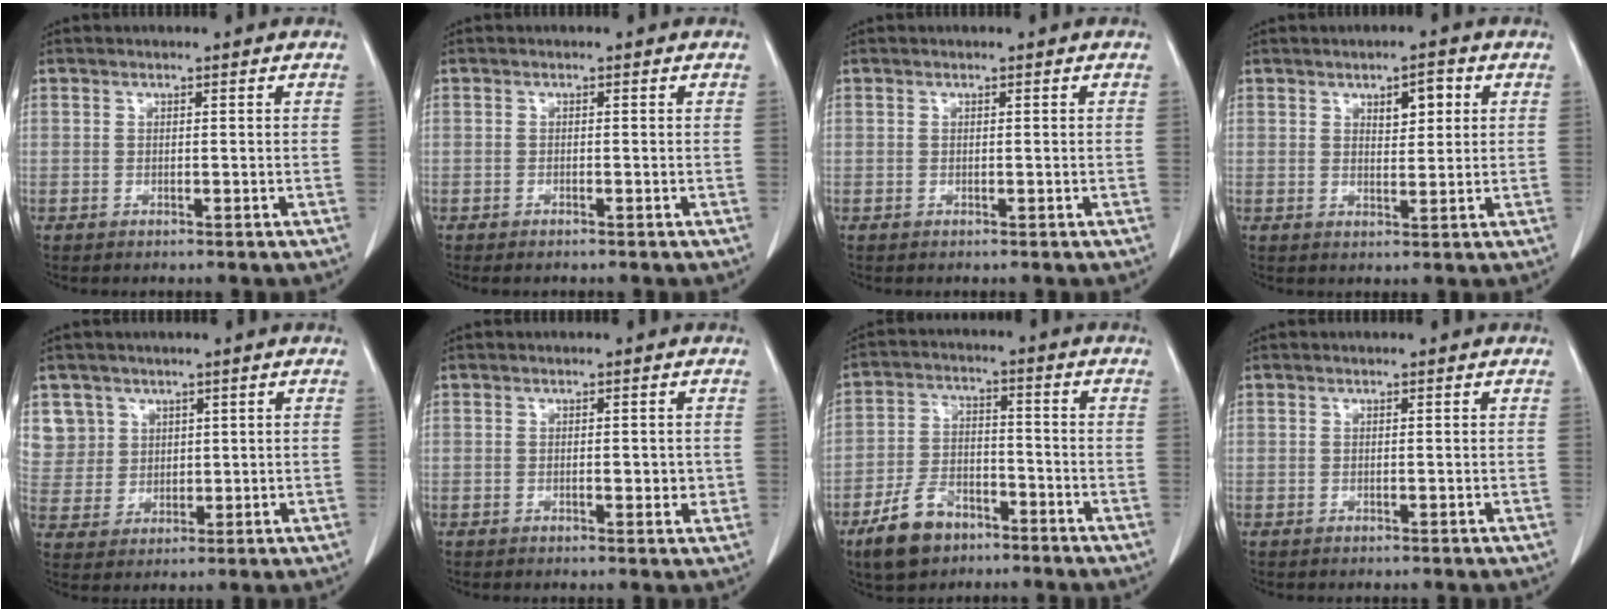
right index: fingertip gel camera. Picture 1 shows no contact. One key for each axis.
{"total": 0.7, "fx": -0.6, "fy": 0.1, "fz": 0.3, "tx": -0.007, "ty": -0.001, "tz": -0.006}
{"total": 0.0}
{"total": 3.7, "fx": 1.6, "fy": 1.6, "fz": 2.9, "tx": -0.043, "ty": 0.003, "tz": 0.024}
{"total": 7.1, "fx": 3.7, "fy": 6.1, "fz": -0.2, "tx": 0.010, "ty": 0.008, "tz": 0.085}
{"total": 2.0, "fx": -0.1, "fy": 0.9, "fz": 1.8, "tx": -0.025, "ty": 0.000, "tz": 0.000}
{"total": 8.9, "fx": -5.9, "fy": 4.9, "fz": 4.5, "tx": -0.096, "ty": 0.003, "tz": -0.102}
{"total": 0.0}